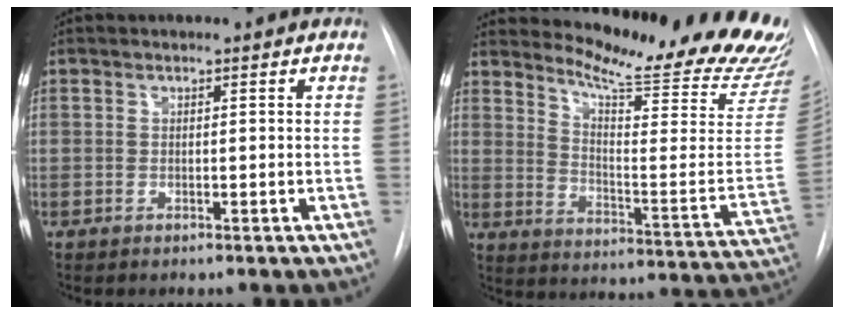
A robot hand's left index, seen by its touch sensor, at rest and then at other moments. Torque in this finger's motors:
{"motor_torque": [0.64, -1.16, 0.01, 0.03]}